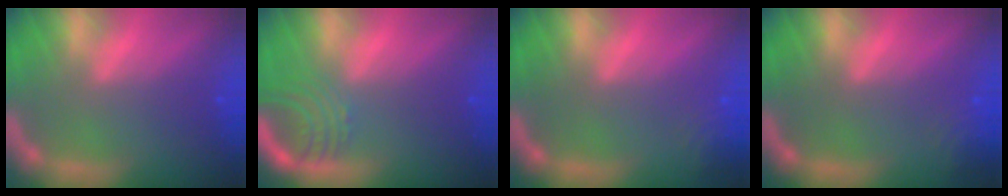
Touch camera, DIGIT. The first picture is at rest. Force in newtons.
{"total": 4.5}
{"total": 2.4}
{"total": 2.4}